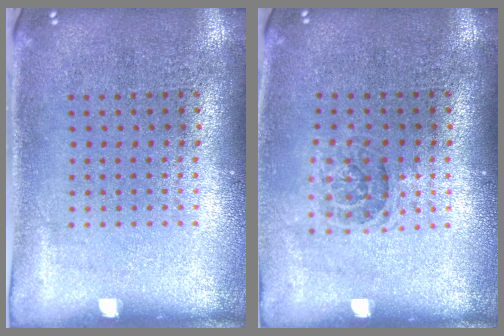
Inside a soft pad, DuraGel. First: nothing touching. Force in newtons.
{"total": 1.2, "press": 1.0, "slide": 0.7}